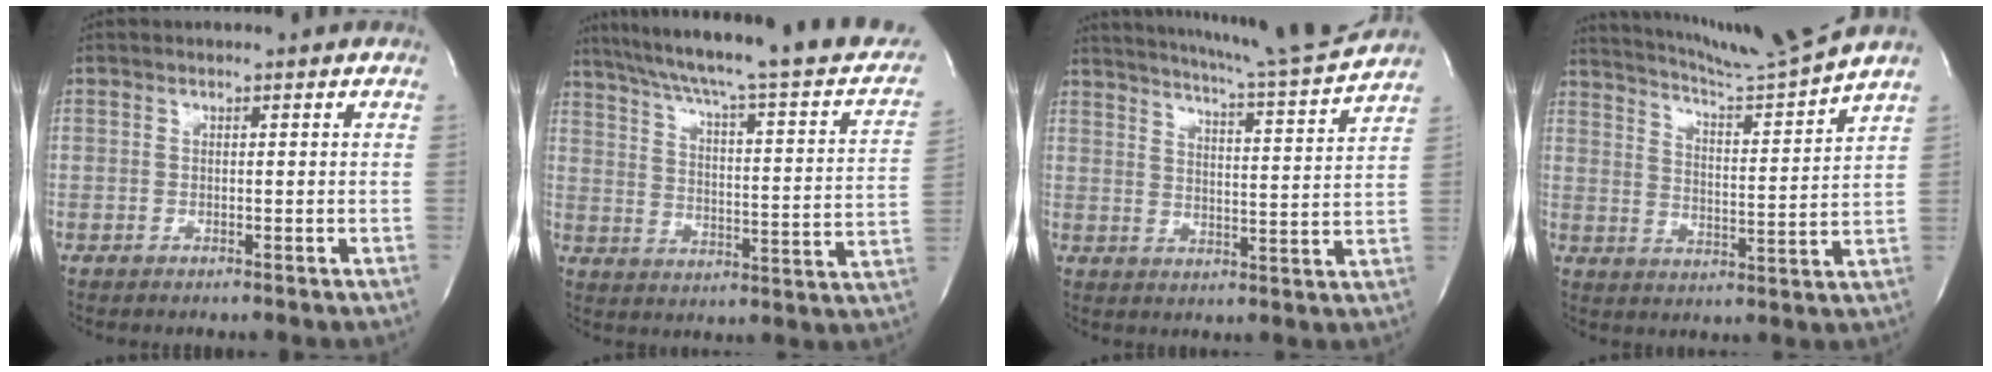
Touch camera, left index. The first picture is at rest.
{"total": 27.1, "force": [21.9, 2.8, 15.7], "torque": [-0.231, -0.013, 0.278]}
{"total": 16.1, "force": [14.9, -1.3, 6.1], "torque": [-0.104, -0.041, 0.200]}
{"total": 13.1, "force": [12.1, -3.1, 3.7], "torque": [-0.074, -0.047, 0.188]}